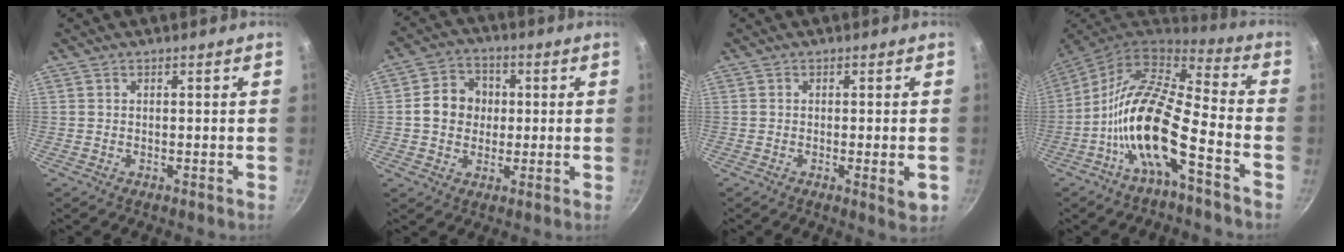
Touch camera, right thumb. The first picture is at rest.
{"total": 8.8, "force": [0.5, 7.6, 4.3], "torque": [-0.042, 0.013, -0.005]}
{"total": 3.6, "force": [-0.9, 0.7, 3.4], "torque": [-0.053, -0.010, -0.015]}
{"total": 17.4, "force": [-6.8, 6.0, 14.8], "torque": [-0.274, 0.059, -0.147]}